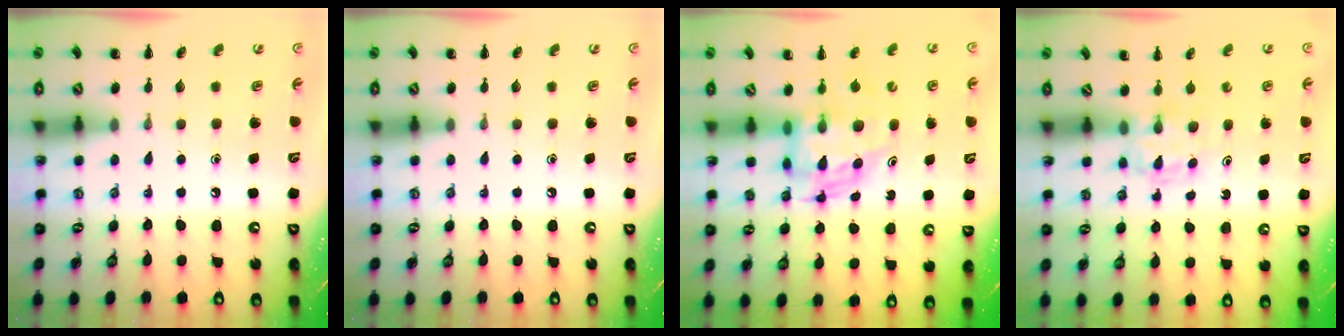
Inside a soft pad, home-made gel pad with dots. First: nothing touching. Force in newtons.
{"total": 0.0}
{"total": 5.5, "press": 5.3, "slide": 1.4}
{"total": 2.6, "press": 2.4, "slide": 1.1}